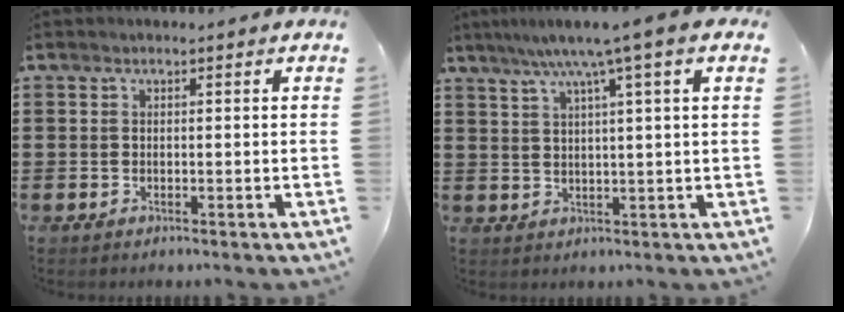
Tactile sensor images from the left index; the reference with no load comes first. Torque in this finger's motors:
{"motor_torque": [2.14, 0.00, 0.89, 0.21]}